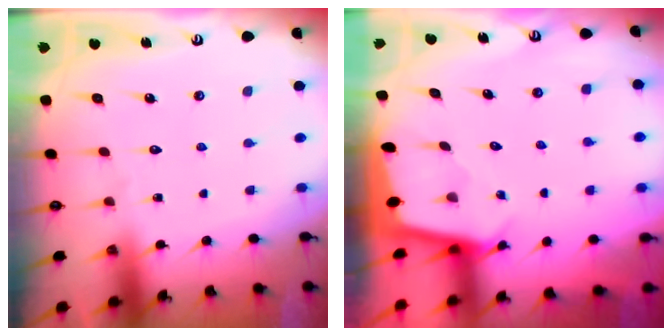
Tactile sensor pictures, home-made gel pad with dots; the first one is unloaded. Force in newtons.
{"total": 2.3, "press": 2.3, "slide": 0.1}